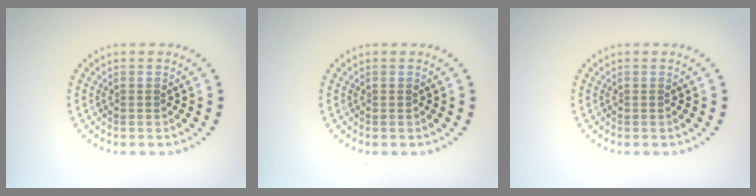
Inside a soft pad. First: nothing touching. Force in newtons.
{"total": 0.0}
{"total": 0.0}